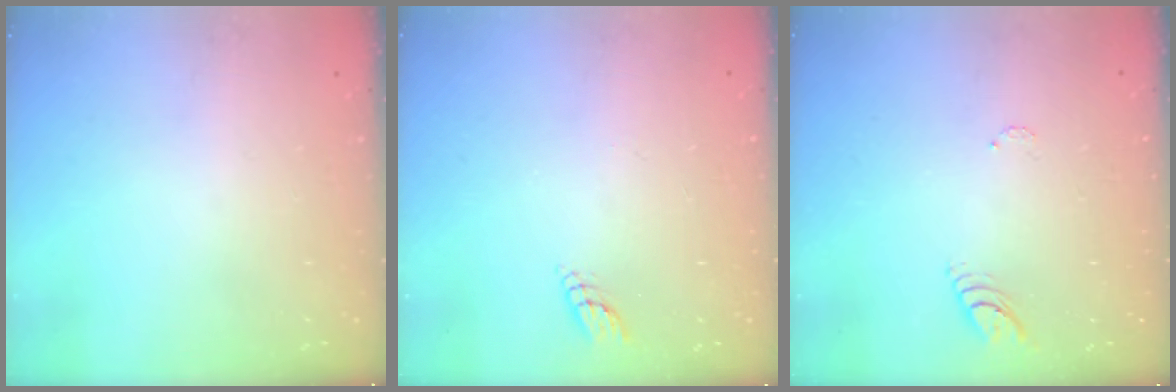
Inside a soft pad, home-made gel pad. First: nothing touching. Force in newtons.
{"total": 3.1, "press": 3.1, "slide": 0.3}
{"total": 4.8, "press": 4.8, "slide": 0.4}